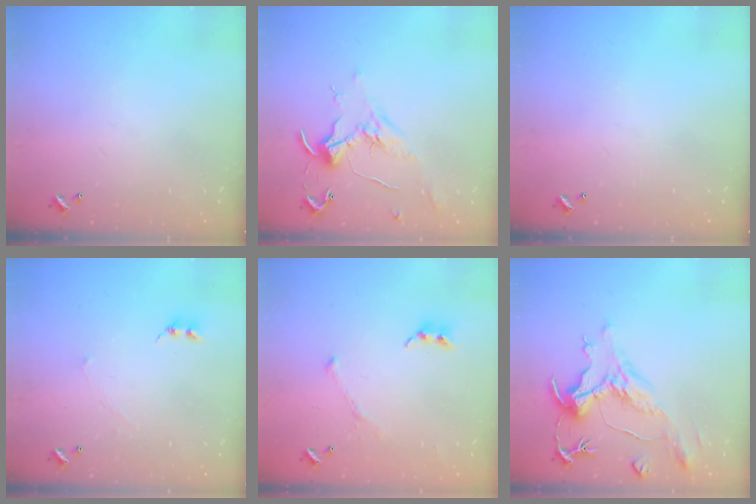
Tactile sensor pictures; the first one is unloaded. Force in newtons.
{"total": 0.7, "press": 0.3, "slide": 0.7}
{"total": 0.0}
{"total": 1.7, "press": 1.6, "slide": 0.4}
{"total": 3.9, "press": 3.8, "slide": 0.7}
{"total": 1.6, "press": 0.0, "slide": 1.6}